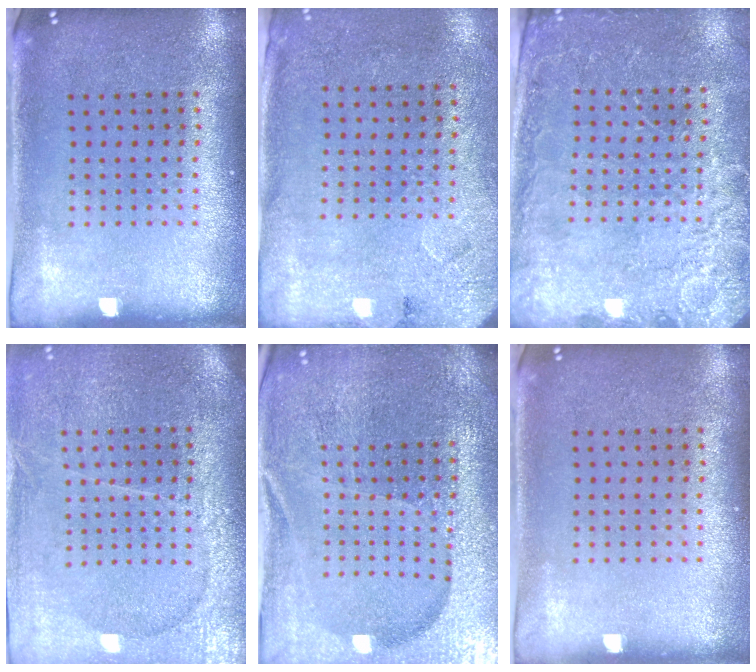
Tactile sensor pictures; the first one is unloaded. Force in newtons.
{"total": 2.7, "press": 2.2, "slide": 1.5}
{"total": 2.6, "press": 2.6, "slide": 0.3}
{"total": 3.6, "press": 3.3, "slide": 1.6}
{"total": 4.6, "press": 4.3, "slide": 1.4}
{"total": 0.0}